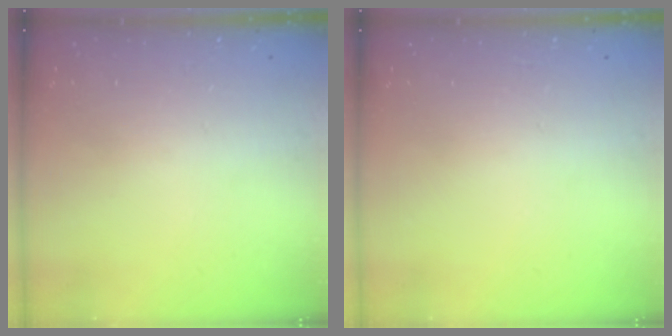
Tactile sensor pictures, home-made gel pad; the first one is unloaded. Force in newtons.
{"total": 0.0}